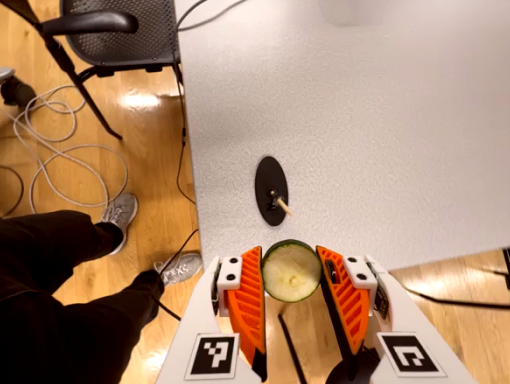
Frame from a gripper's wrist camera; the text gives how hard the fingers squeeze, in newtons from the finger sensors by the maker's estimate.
{"total": 9.3, "left": 9.3, "right": 9.4}